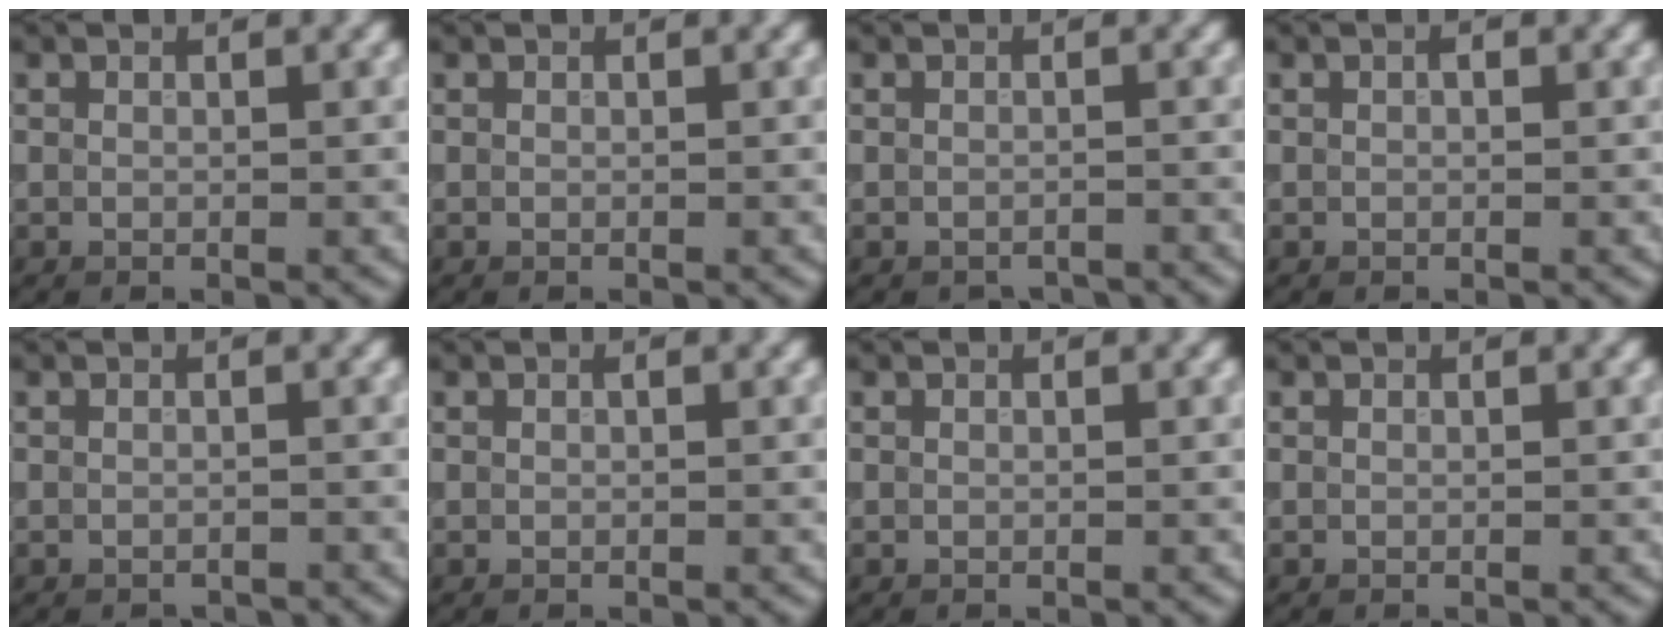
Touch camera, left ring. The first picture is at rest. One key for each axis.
{"total": 0.0}
{"total": 1.6, "fx": -1.5, "fy": 0.3, "fz": 0.2, "tx": 0.002, "ty": -0.001, "tz": -0.022}
{"total": 0.5, "fx": 0.1, "fy": 0.3, "fz": 0.4, "tx": -0.007, "ty": 0.001, "tz": 0.000}
{"total": 1.0, "fx": -1.0, "fy": 0.1, "fz": 0.1, "tx": 0.001, "ty": -0.003, "tz": -0.016}
{"total": 0.0}
{"total": 0.0}
{"total": 0.0}